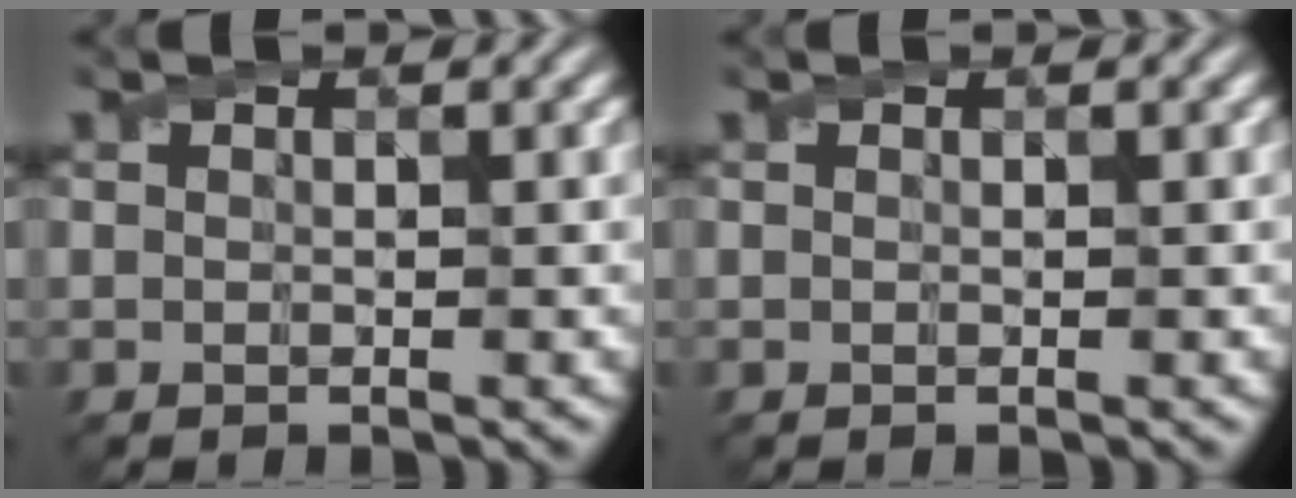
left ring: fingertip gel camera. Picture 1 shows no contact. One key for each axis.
{"total": 0.0}